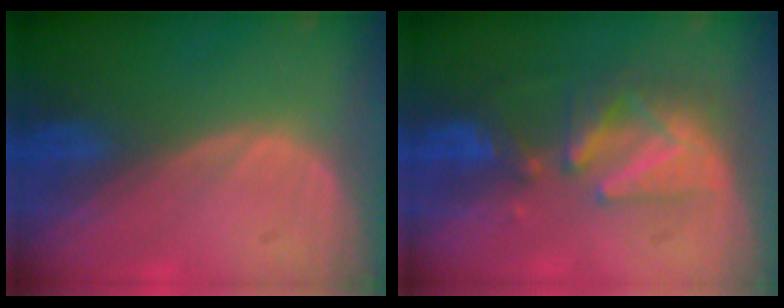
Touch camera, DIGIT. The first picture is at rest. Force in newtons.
{"total": 8.2, "press": 7.6, "slide": 3.1}